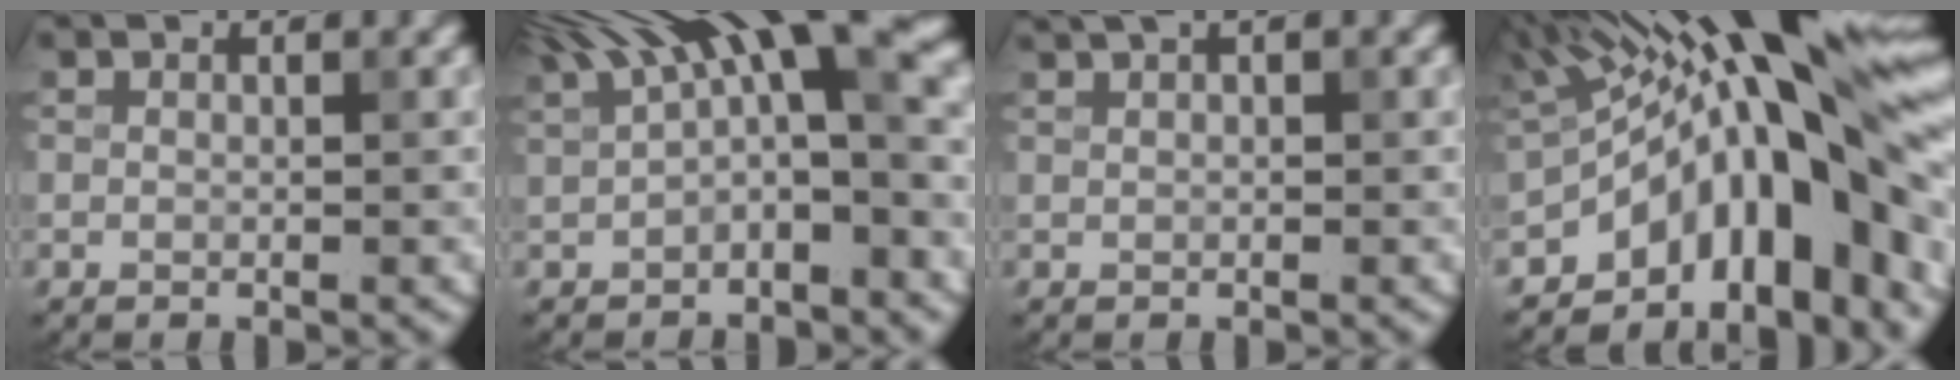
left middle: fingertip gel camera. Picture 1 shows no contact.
{"total": 9.4, "force": [3.4, 2.9, 8.2], "torque": [-0.129, 0.018, 0.045]}
{"total": 2.5, "force": [1.4, 0.9, 1.8], "torque": [-0.019, 0.009, 0.016]}
{"total": 15.7, "force": [-1.6, 6.6, 14.2], "torque": [-0.182, 0.028, -0.036]}